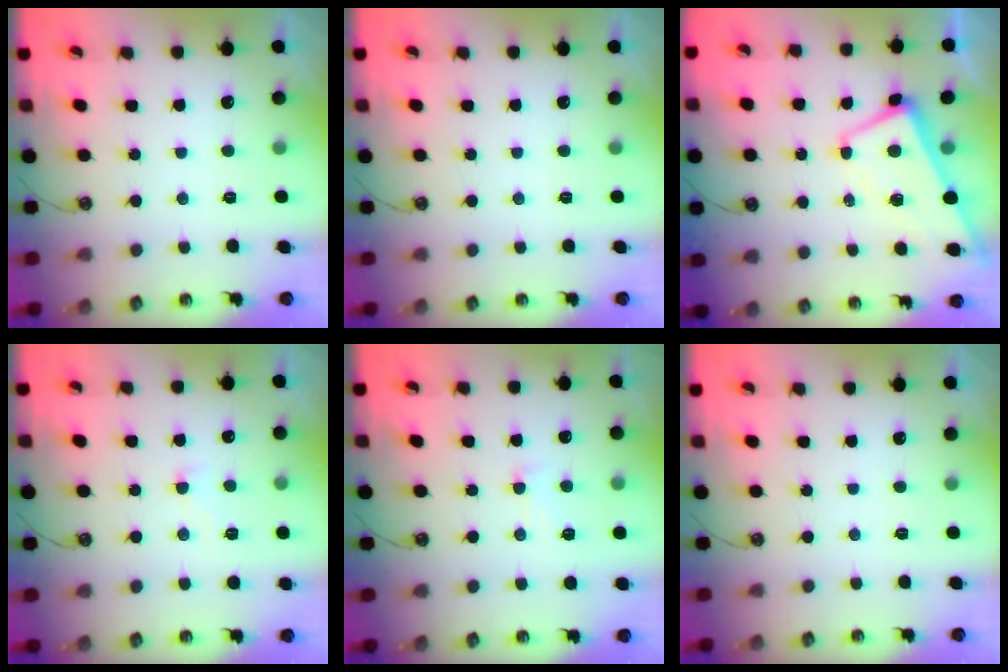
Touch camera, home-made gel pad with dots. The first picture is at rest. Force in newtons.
{"total": 0.0}
{"total": 1.2, "press": 0.9, "slide": 0.7}
{"total": 3.6, "press": 3.5, "slide": 0.6}
{"total": 0.9, "press": 0.6, "slide": 0.7}
{"total": 0.0}